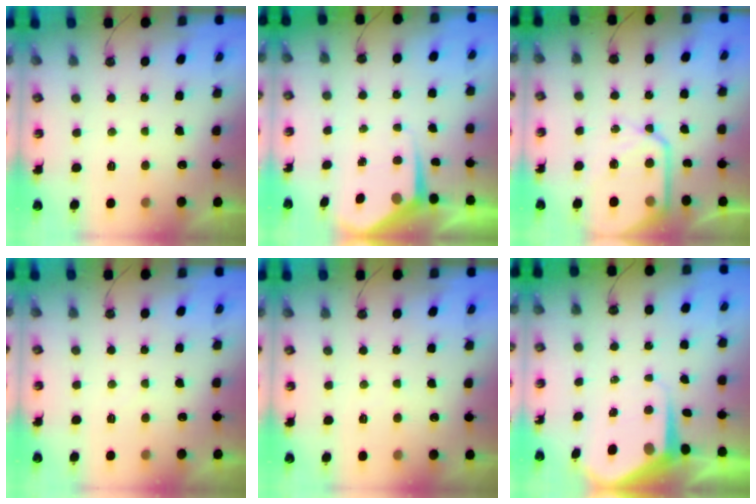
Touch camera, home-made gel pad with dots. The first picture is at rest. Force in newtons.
{"total": 4.9, "press": 4.9, "slide": 0.3}
{"total": 13.6, "press": 13.6, "slide": 1.3}
{"total": 4.6, "press": 4.5, "slide": 0.8}
{"total": 2.4, "press": 2.3, "slide": 0.4}
{"total": 7.9, "press": 7.9, "slide": 0.9}